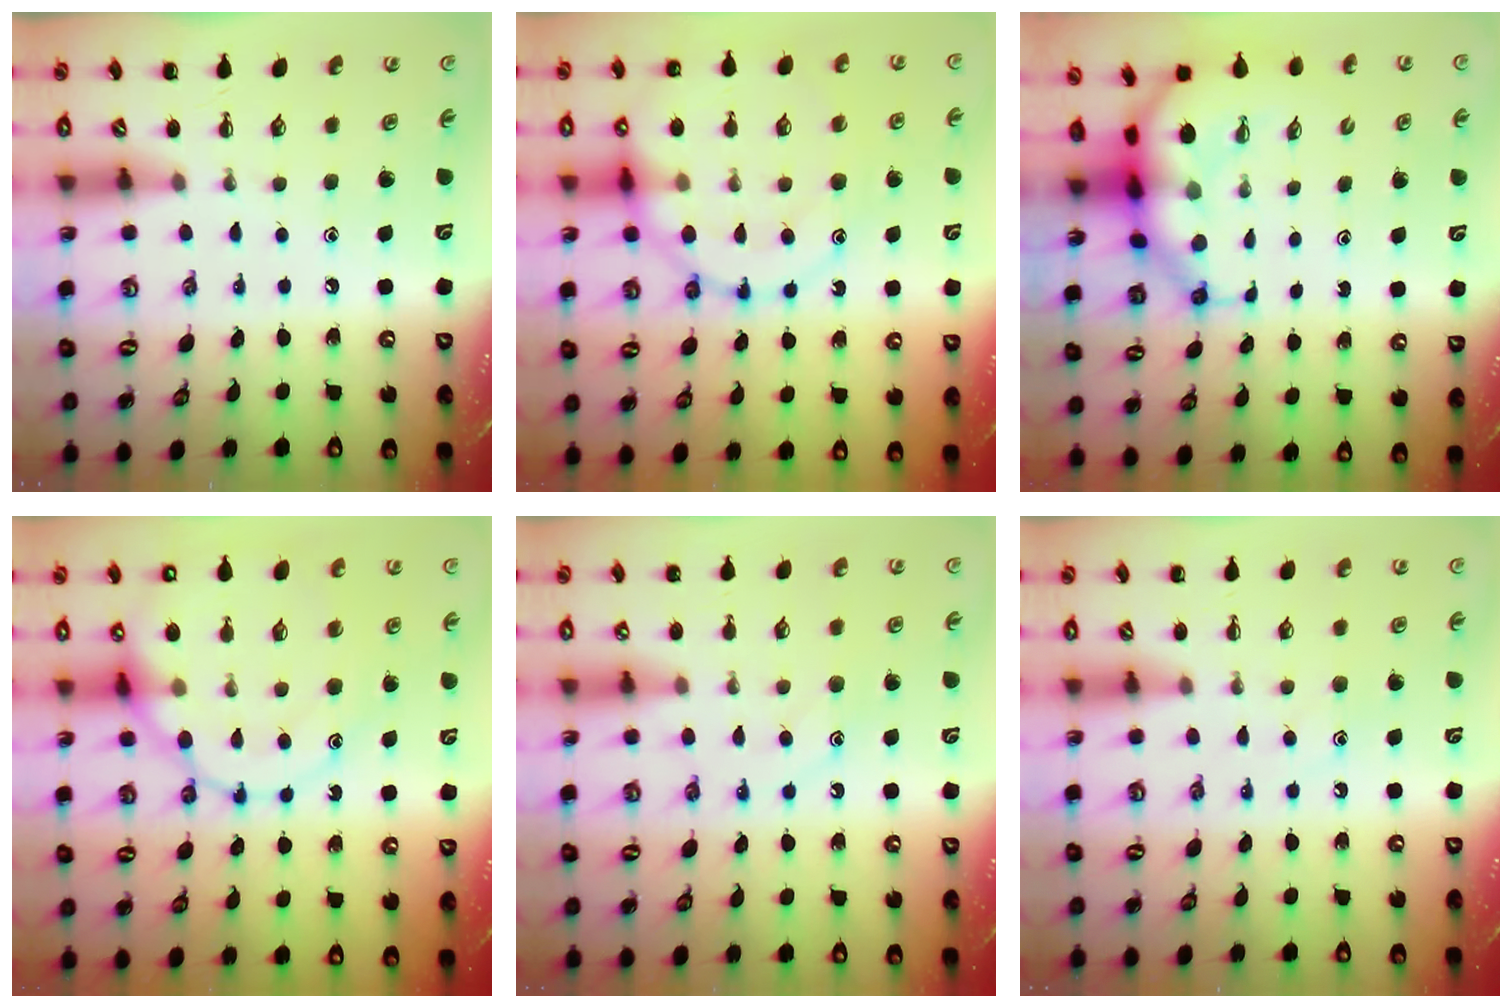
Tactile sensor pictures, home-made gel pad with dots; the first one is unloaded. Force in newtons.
{"total": 18.4, "press": 18.3, "slide": 2.2}
{"total": 8.0, "press": 7.7, "slide": 2.1}
{"total": 18.5, "press": 18.3, "slide": 2.5}
{"total": 9.7, "press": 9.7, "slide": 0.9}
{"total": 6.9, "press": 6.8, "slide": 1.2}